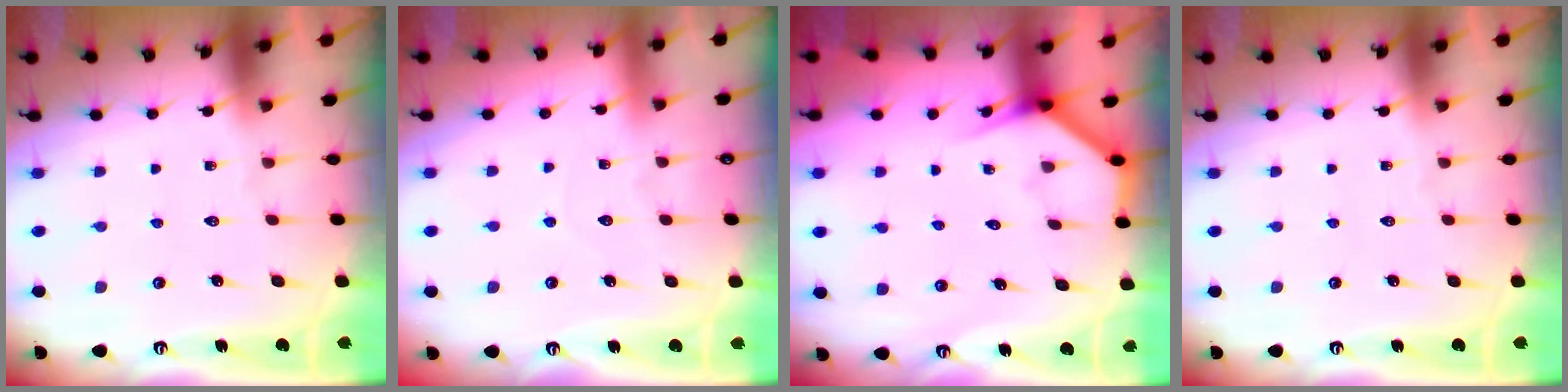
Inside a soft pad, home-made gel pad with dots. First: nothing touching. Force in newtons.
{"total": 2.9, "press": 2.9, "slide": 0.2}
{"total": 3.8, "press": 3.8, "slide": 0.3}
{"total": 0.0}